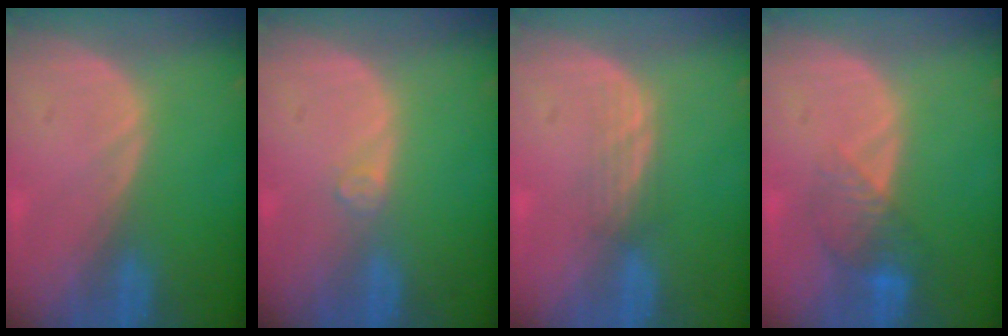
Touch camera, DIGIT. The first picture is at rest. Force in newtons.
{"total": 1.2, "press": 1.2, "slide": 0.3}
{"total": 2.2, "press": 2.1, "slide": 0.2}
{"total": 4.1, "press": 3.9, "slide": 1.5}